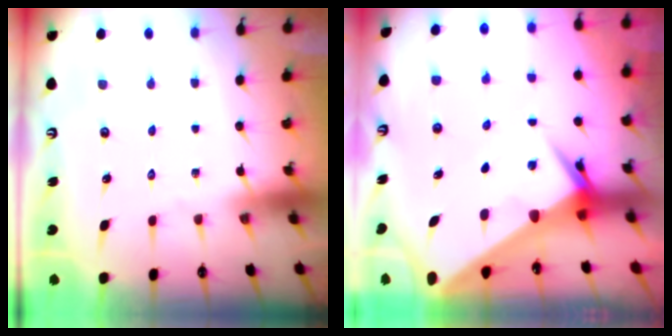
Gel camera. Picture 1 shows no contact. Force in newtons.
{"total": 5.6, "press": 5.5, "slide": 0.6}